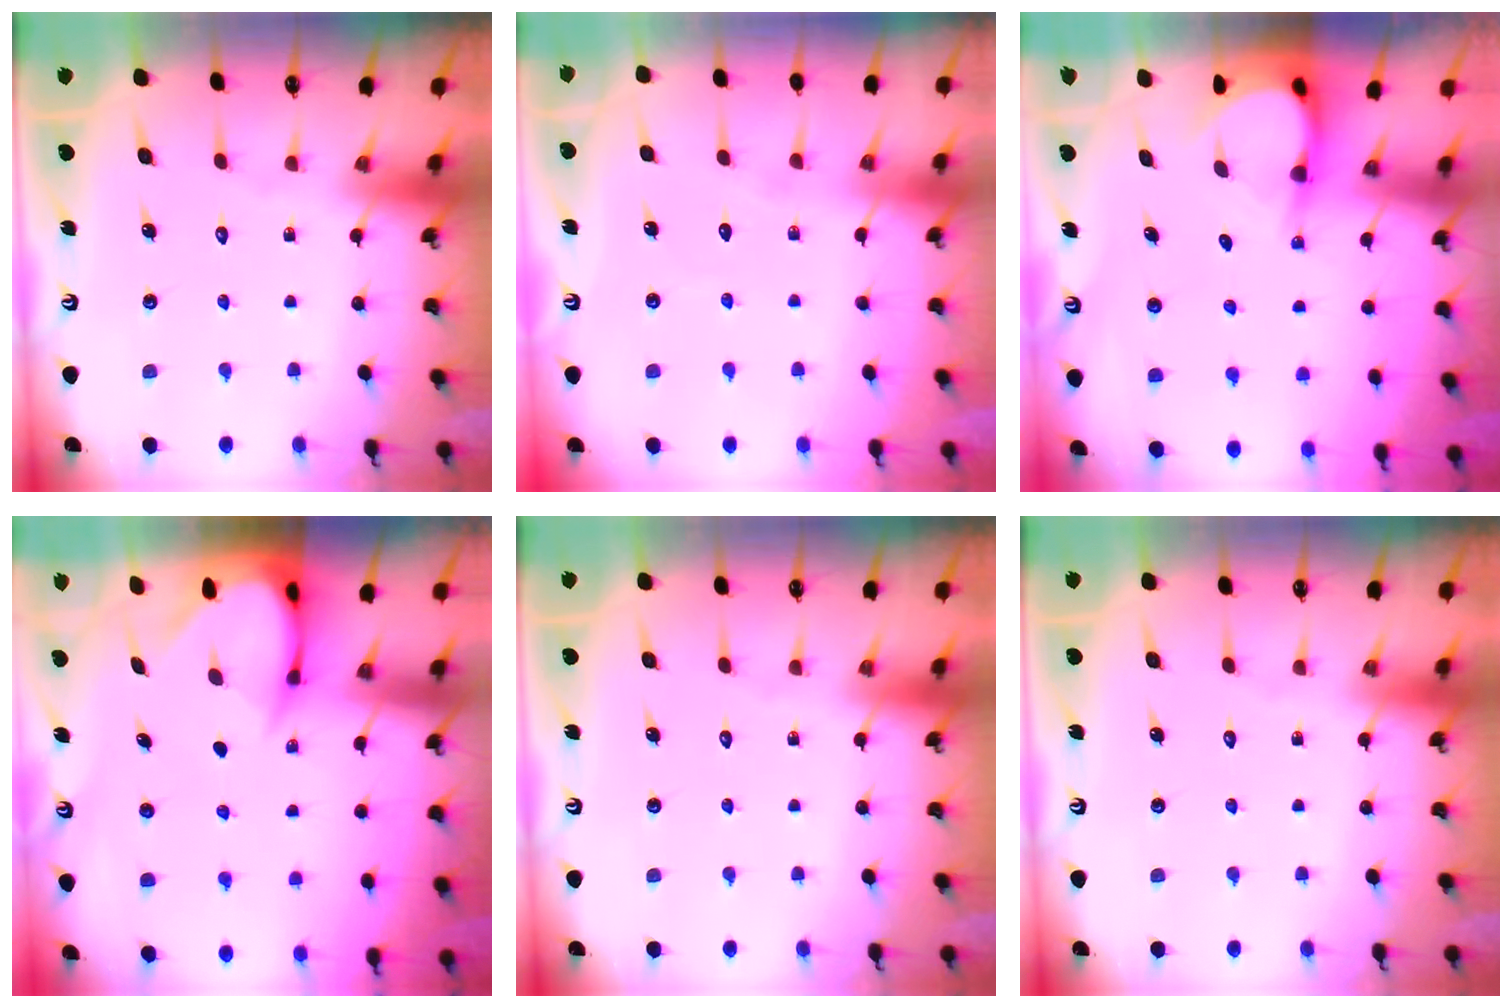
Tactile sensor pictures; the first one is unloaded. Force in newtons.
{"total": 3.3, "press": 3.3, "slide": 0.4}
{"total": 3.9, "press": 3.9, "slide": 0.2}
{"total": 3.2, "press": 3.2, "slide": 0.3}
{"total": 0.0}
{"total": 0.0}